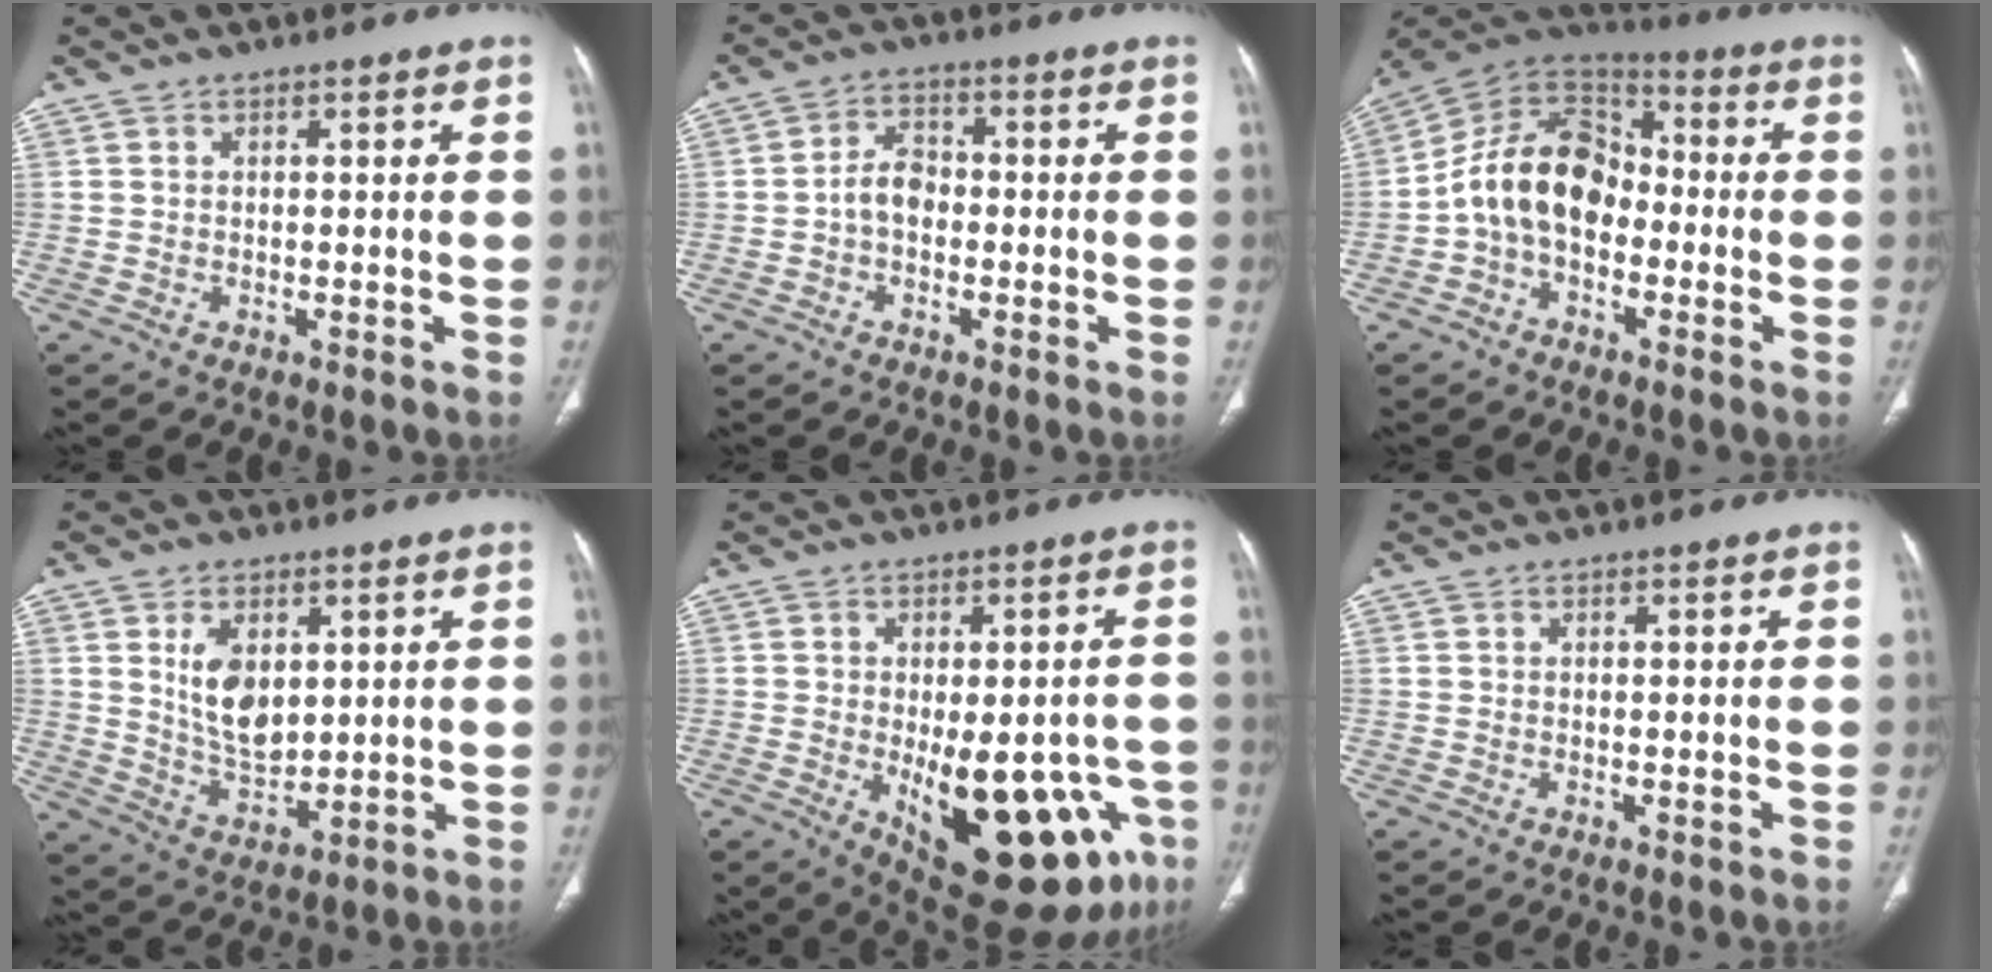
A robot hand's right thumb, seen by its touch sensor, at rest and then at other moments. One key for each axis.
{"total": 4.7, "fx": -1.0, "fy": 3.3, "fz": 3.2, "tx": -0.046, "ty": 0.019, "tz": -0.026}
{"total": 14.6, "fx": -2.5, "fy": 10.3, "fz": 10.0, "tx": -0.158, "ty": 0.054, "tz": -0.059}
{"total": 9.4, "fx": 2.7, "fy": 5.7, "fz": 7.0, "tx": -0.105, "ty": -0.020, "tz": 0.064}
{"total": 22.7, "fx": -7.4, "fy": 10.1, "fz": 18.9, "tx": -0.187, "ty": -0.002, "tz": -0.071}
{"total": 0.0}